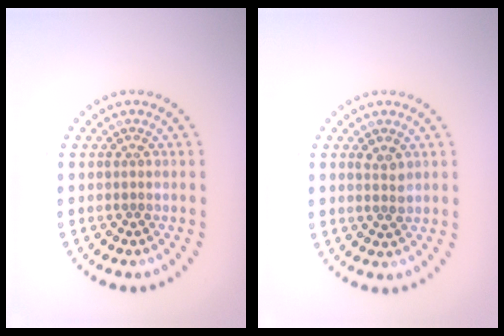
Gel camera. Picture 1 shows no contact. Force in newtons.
{"total": 1.3, "press": 1.2, "slide": 0.4}